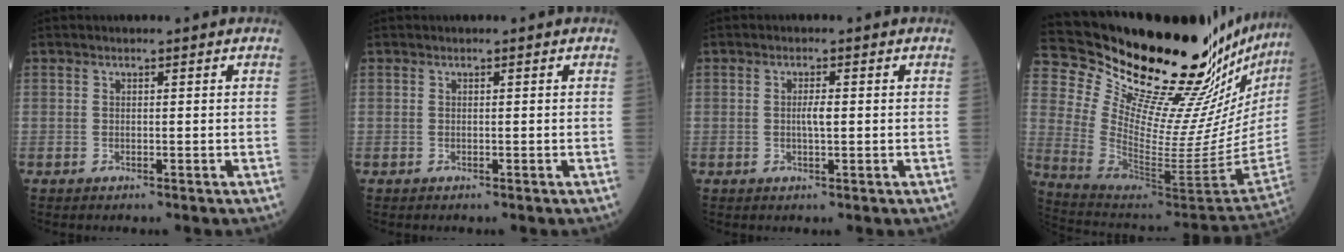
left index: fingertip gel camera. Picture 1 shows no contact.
{"total": 0.0}
{"total": 1.9, "force": [-0.2, 0.4, 1.8], "torque": [-0.037, -0.002, -0.004]}
{"total": 32.3, "force": [28.6, 3.1, 14.6], "torque": [-0.234, -0.153, 0.401]}